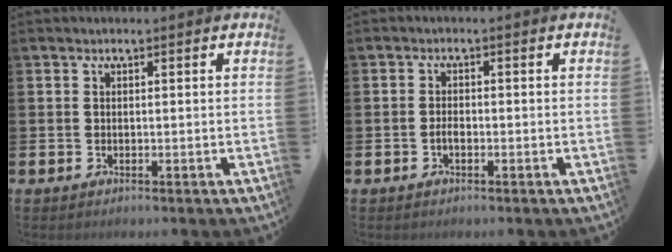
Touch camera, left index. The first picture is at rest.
{"total": 1.3, "force": [-0.5, 0.7, 1.0], "torque": [-0.019, 0.000, -0.010]}